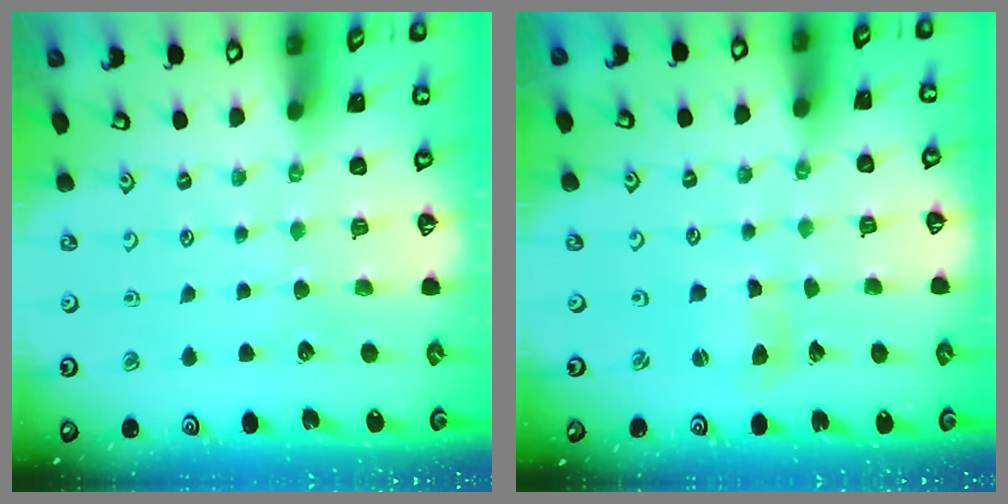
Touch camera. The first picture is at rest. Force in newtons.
{"total": 2.4, "press": 2.4, "slide": 0.2}